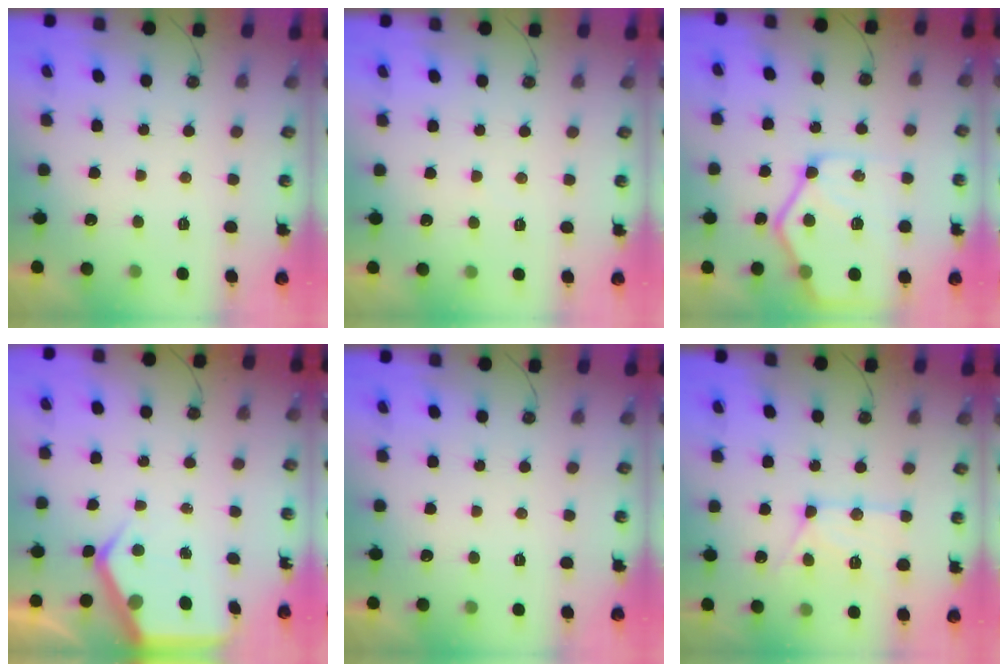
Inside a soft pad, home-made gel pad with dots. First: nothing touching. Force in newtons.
{"total": 2.8, "press": 2.8, "slide": 0.4}
{"total": 16.5, "press": 16.4, "slide": 1.8}
{"total": 6.0, "press": 6.0, "slide": 0.3}
{"total": 0.0}
{"total": 13.6, "press": 13.5, "slide": 1.4}